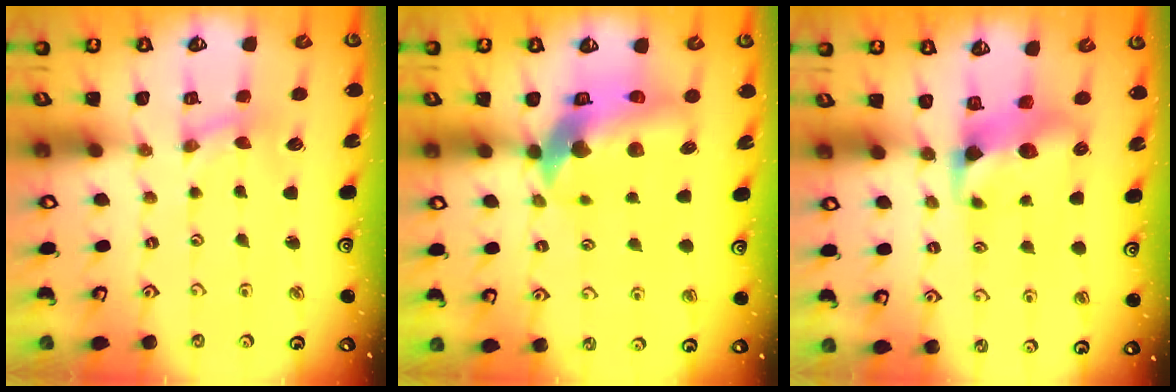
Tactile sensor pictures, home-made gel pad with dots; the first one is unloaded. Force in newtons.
{"total": 13.7, "press": 13.6, "slide": 2.1}
{"total": 8.6, "press": 8.5, "slide": 1.2}